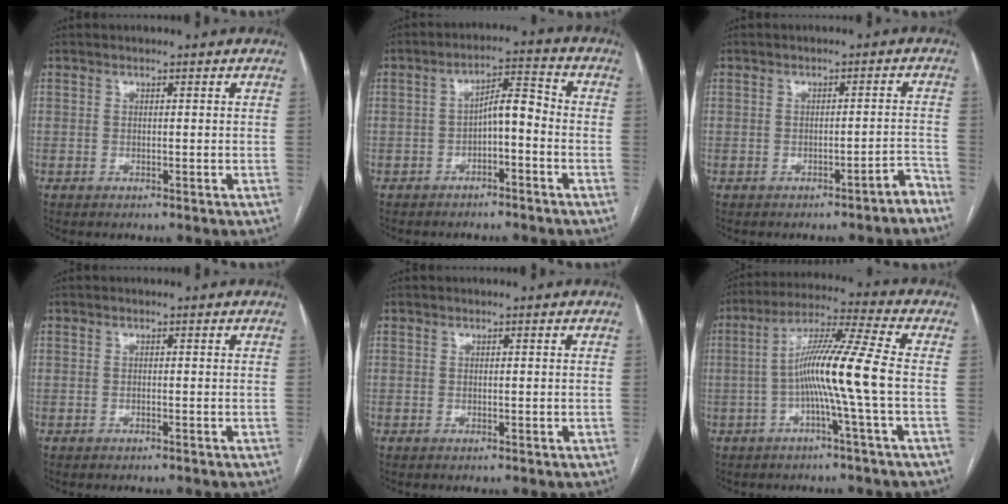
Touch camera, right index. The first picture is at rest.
{"total": 5.5, "force": [-1.6, 1.7, 4.9], "torque": [-0.085, 0.026, -0.025]}
{"total": 2.8, "force": [-2.4, 0.2, 1.4], "torque": [-0.010, 0.007, -0.030]}
{"total": 0.0}
{"total": 0.0}
{"total": 11.2, "force": [-1.9, -1.6, 10.9], "torque": [-0.199, 0.012, -0.040]}